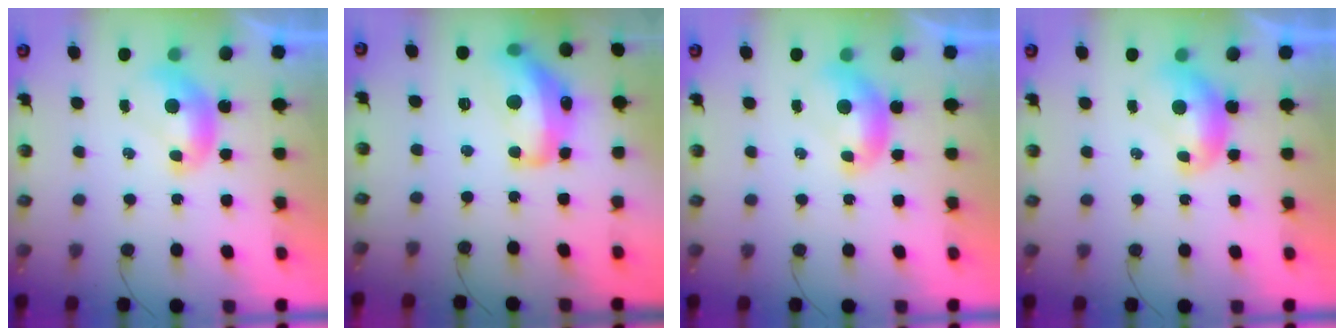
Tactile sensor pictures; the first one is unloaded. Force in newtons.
{"total": 11.9, "press": 11.9, "slide": 0.9}
{"total": 0.0}
{"total": 1.1, "press": 1.1, "slide": 0.2}